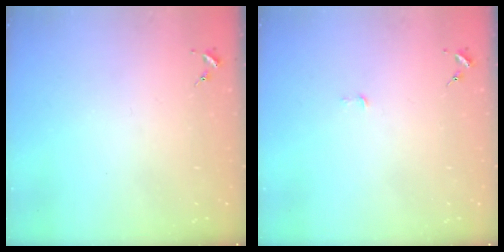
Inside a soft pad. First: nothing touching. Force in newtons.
{"total": 2.6, "press": 2.6, "slide": 0.2}